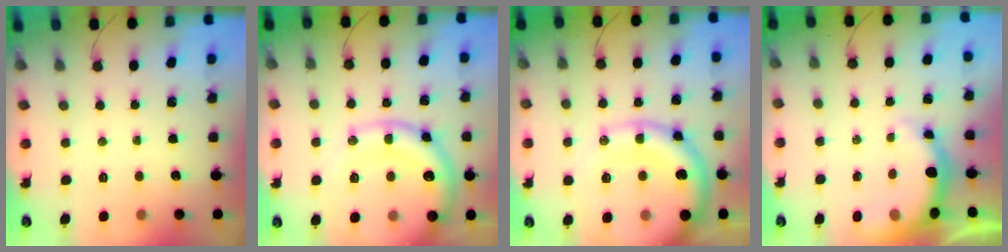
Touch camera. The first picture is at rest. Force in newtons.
{"total": 16.2, "press": 16.0, "slide": 2.4}
{"total": 20.1, "press": 20.0, "slide": 2.1}
{"total": 6.5, "press": 6.4, "slide": 1.2}